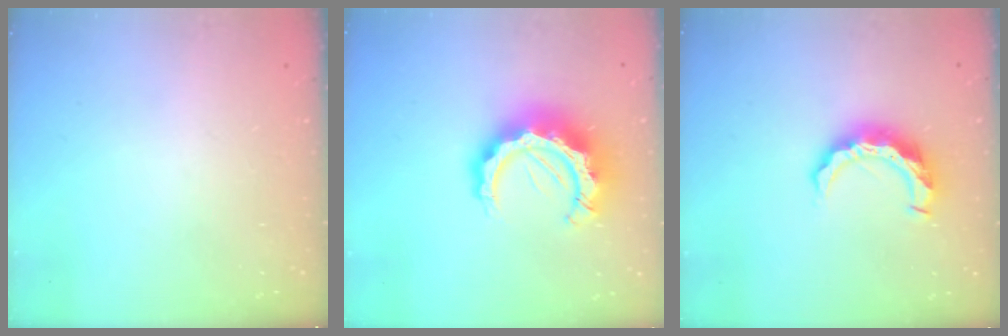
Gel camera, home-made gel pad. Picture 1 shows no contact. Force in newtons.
{"total": 15.4, "press": 15.4, "slide": 1.4}
{"total": 9.7, "press": 9.7, "slide": 1.2}